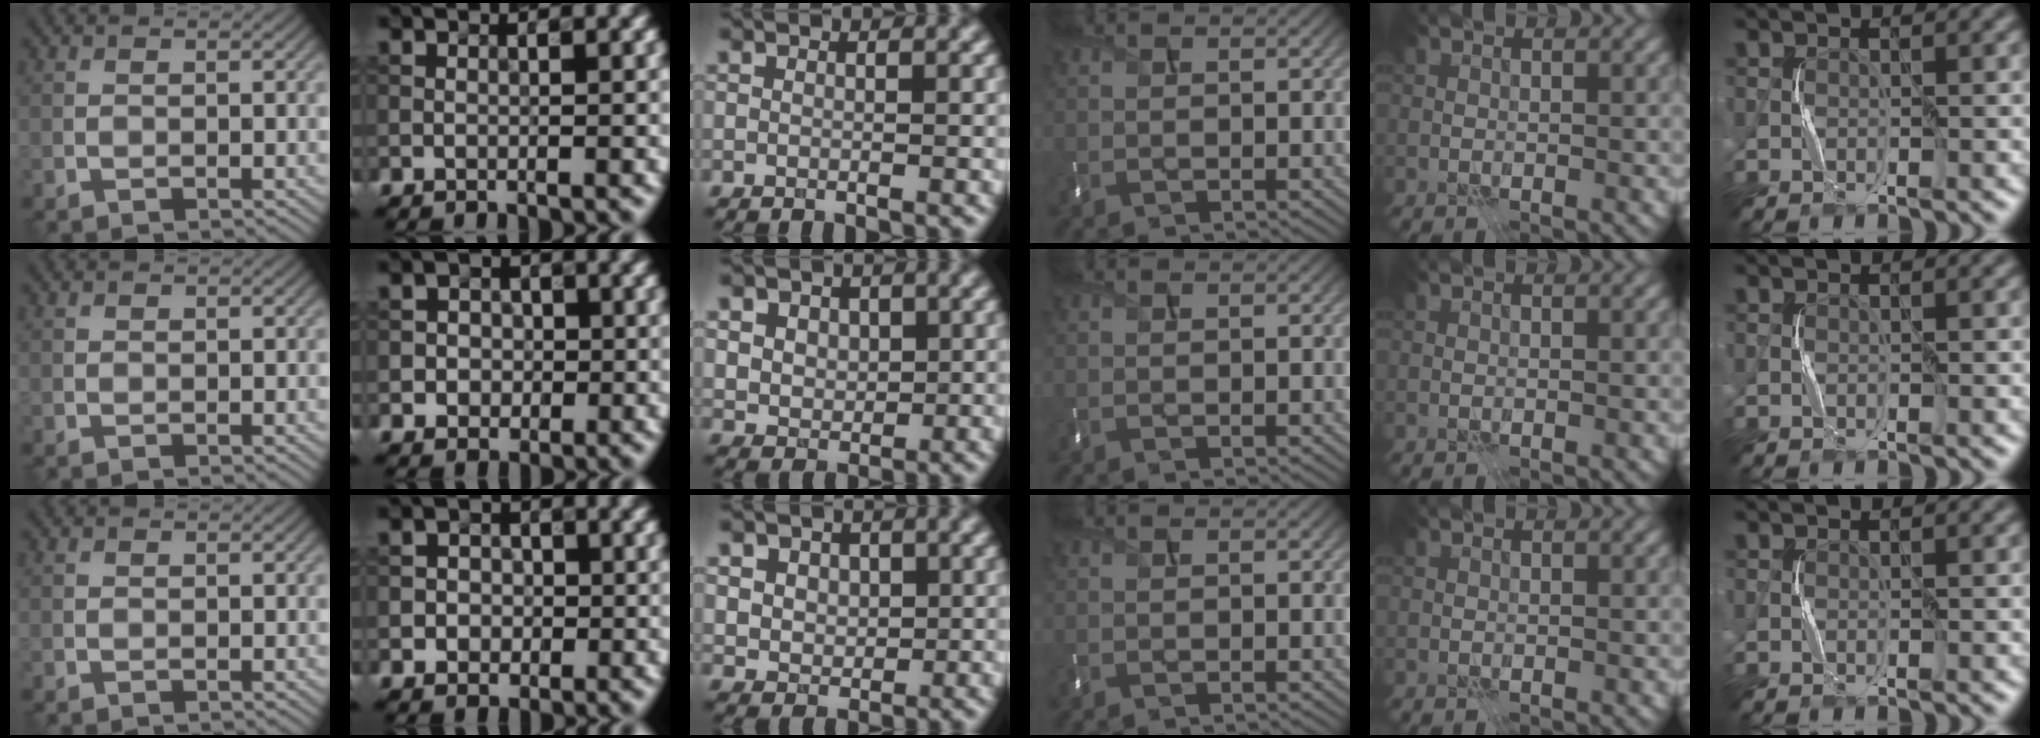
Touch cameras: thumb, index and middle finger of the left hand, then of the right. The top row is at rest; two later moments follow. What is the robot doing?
{"motion": "press", "object": "memory foam"}